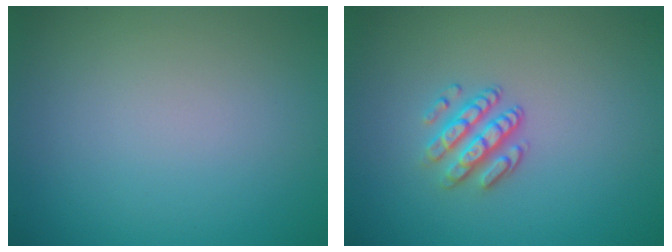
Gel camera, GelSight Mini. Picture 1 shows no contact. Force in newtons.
{"total": 2.9, "press": 2.3, "slide": 1.6}